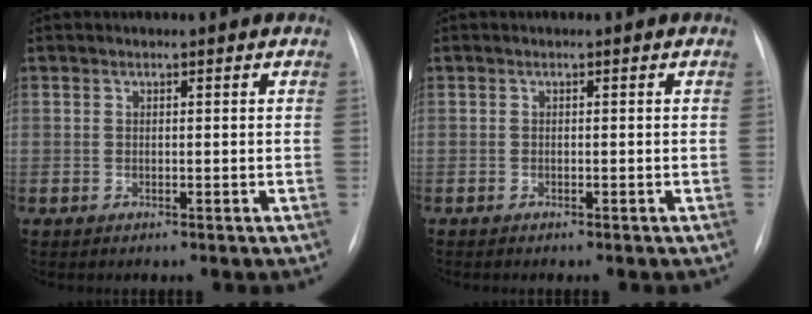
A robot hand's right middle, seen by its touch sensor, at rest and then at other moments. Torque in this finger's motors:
{"motor_torque": [0.27, -0.25, 0.03, 0.01]}